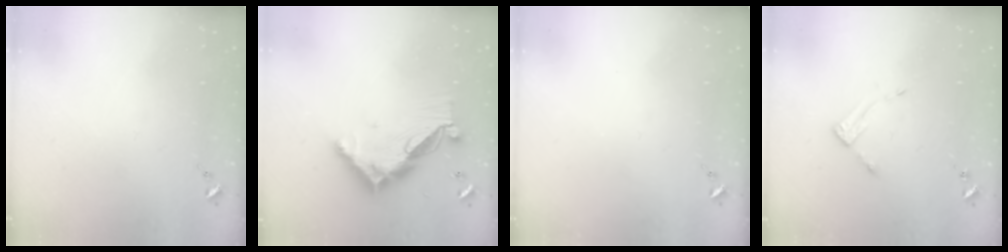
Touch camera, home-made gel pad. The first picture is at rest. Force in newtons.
{"total": 13.7, "press": 13.6, "slide": 1.0}
{"total": 0.0}
{"total": 3.3, "press": 3.3, "slide": 0.3}